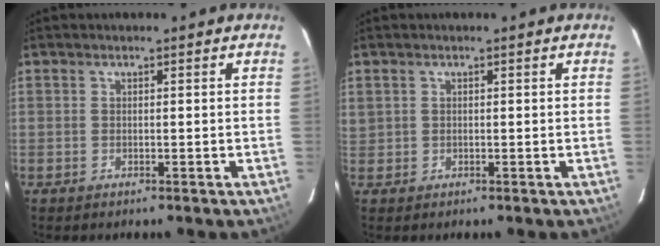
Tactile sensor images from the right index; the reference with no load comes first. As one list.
[{"total": 1.4, "force": [0.6, 1.2, 0.4], "torque": [-0.011, 0.014, 0.016]}]